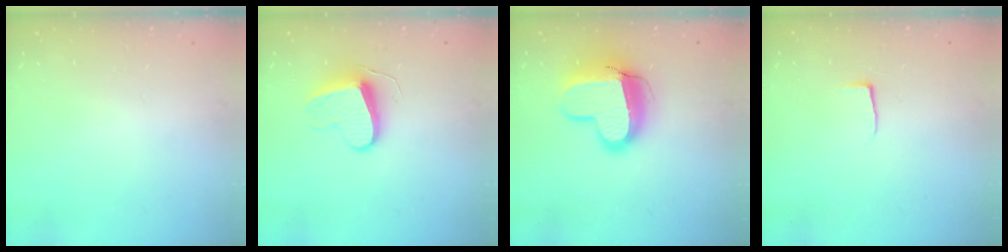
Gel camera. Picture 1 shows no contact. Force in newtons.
{"total": 10.6, "press": 10.6, "slide": 0.9}
{"total": 14.4, "press": 14.4, "slide": 1.1}
{"total": 3.9, "press": 3.9, "slide": 0.5}